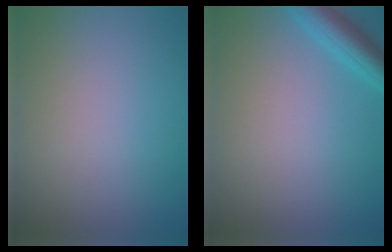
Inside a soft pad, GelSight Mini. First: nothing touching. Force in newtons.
{"total": 3.2, "press": 3.2, "slide": 0.3}